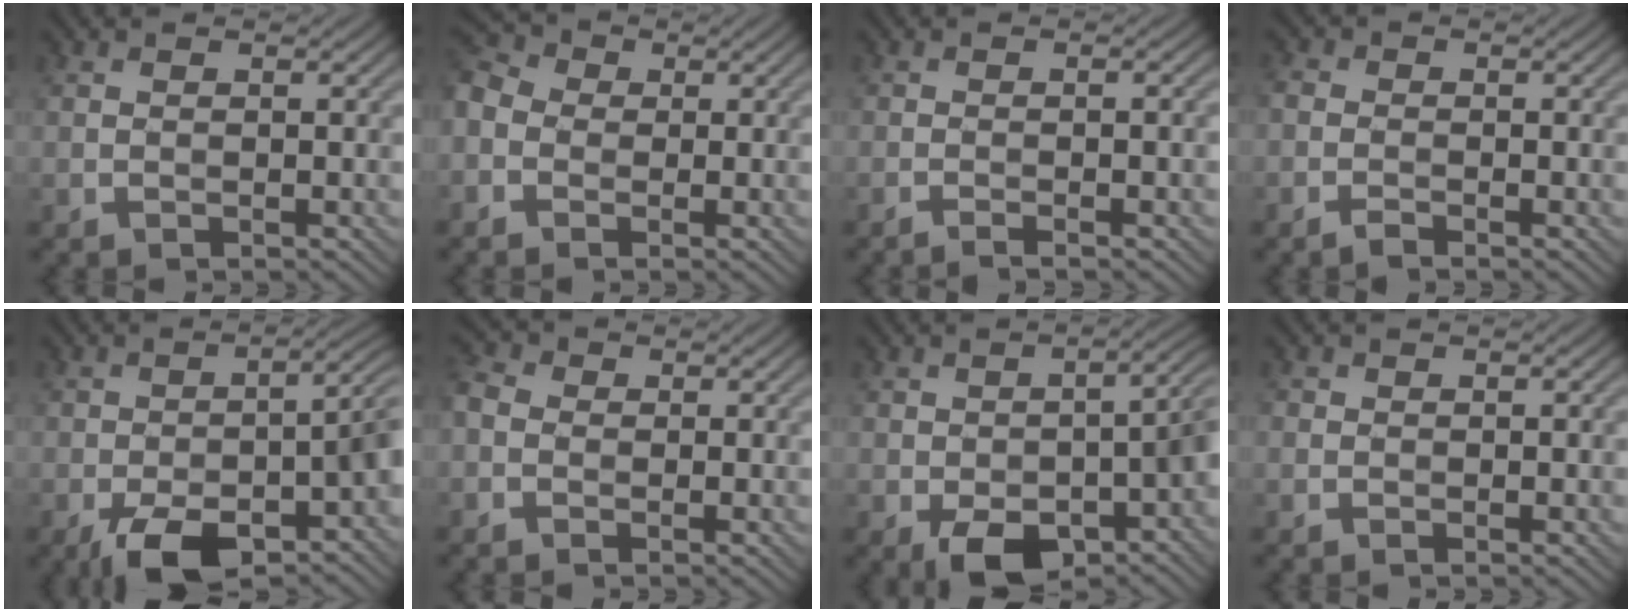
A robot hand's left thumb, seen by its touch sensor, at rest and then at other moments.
{"total": 5.4, "force": [-1.5, 4.4, 2.8], "torque": [-0.091, 0.001, -0.042]}
{"total": 2.4, "force": [-1.1, 0.3, 2.2], "torque": [-0.025, 0.009, -0.029]}
{"total": 1.8, "force": [-1.3, 0.9, 0.9], "torque": [-0.023, 0.000, -0.034]}
{"total": 13.6, "force": [-6.6, 5.9, 10.2], "torque": [-0.141, -0.026, -0.098]}
{"total": 2.9, "force": [-0.7, 2.4, 1.5], "torque": [-0.043, 0.004, -0.025]}
{"total": 12.4, "force": [-5.3, 6.4, 9.3], "torque": [-0.116, -0.036, -0.069]}
{"total": 0.6, "force": [-0.1, 0.5, 0.2], "torque": [-0.003, -0.004, -0.002]}